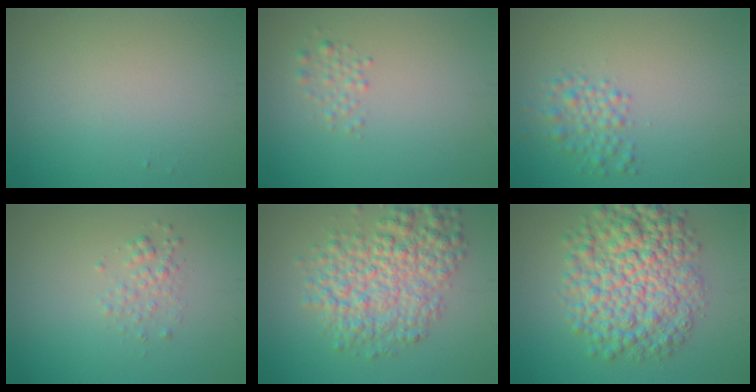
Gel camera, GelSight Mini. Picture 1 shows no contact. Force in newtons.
{"total": 1.2, "press": 1.1, "slide": 0.1}
{"total": 2.3, "press": 2.3, "slide": 0.1}
{"total": 1.4, "press": 1.4, "slide": 0.1}
{"total": 7.1, "press": 7.1, "slide": 0.2}
{"total": 9.6, "press": 9.6, "slide": 0.1}